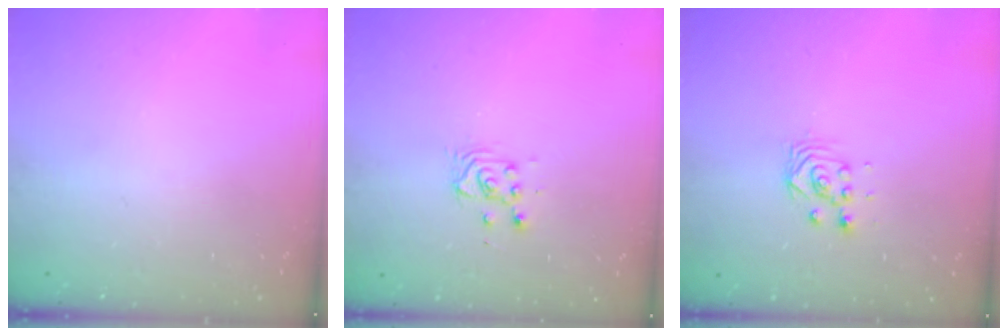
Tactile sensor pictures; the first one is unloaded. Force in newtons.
{"total": 3.1, "press": 3.1, "slide": 0.2}
{"total": 3.0, "press": 2.9, "slide": 0.3}